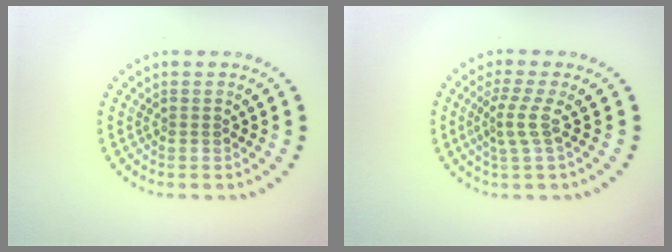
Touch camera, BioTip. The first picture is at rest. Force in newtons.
{"total": 2.4, "press": 1.6, "slide": 1.8}